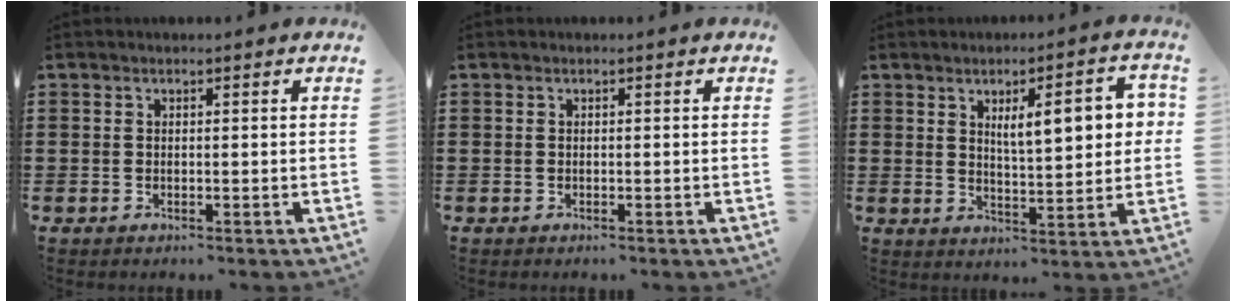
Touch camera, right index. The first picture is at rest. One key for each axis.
{"total": 0.0}
{"total": 7.9, "fx": 2.7, "fy": 2.5, "fz": 7.0, "tx": -0.113, "ty": 0.000, "tz": 0.038}